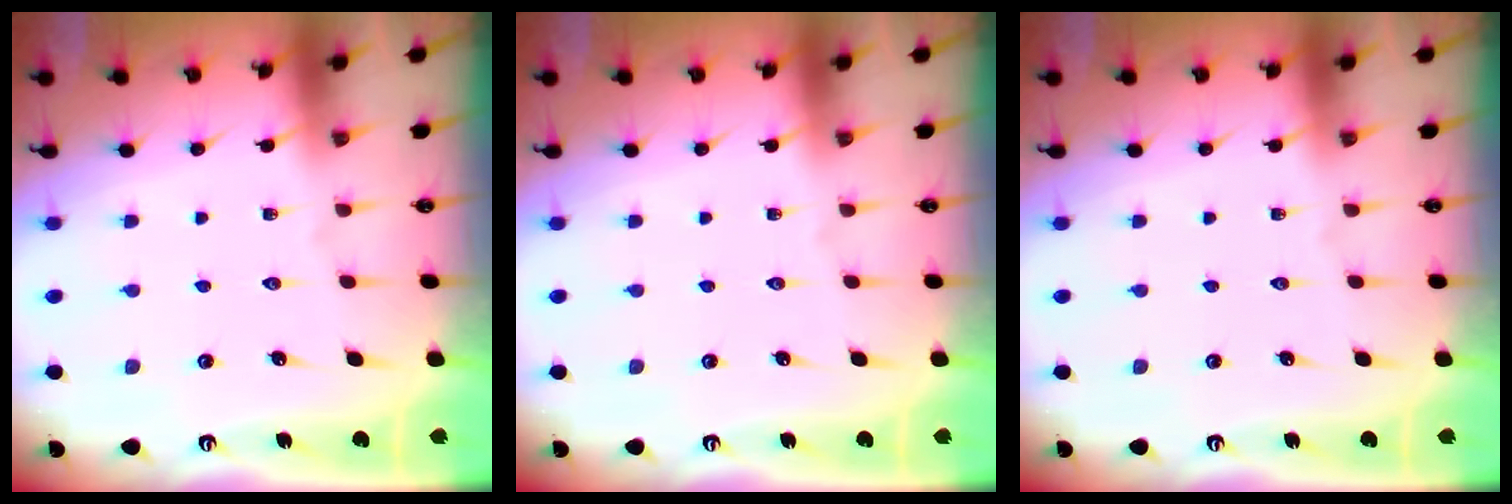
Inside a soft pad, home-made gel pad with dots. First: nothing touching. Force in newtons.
{"total": 0.0}
{"total": 0.0}